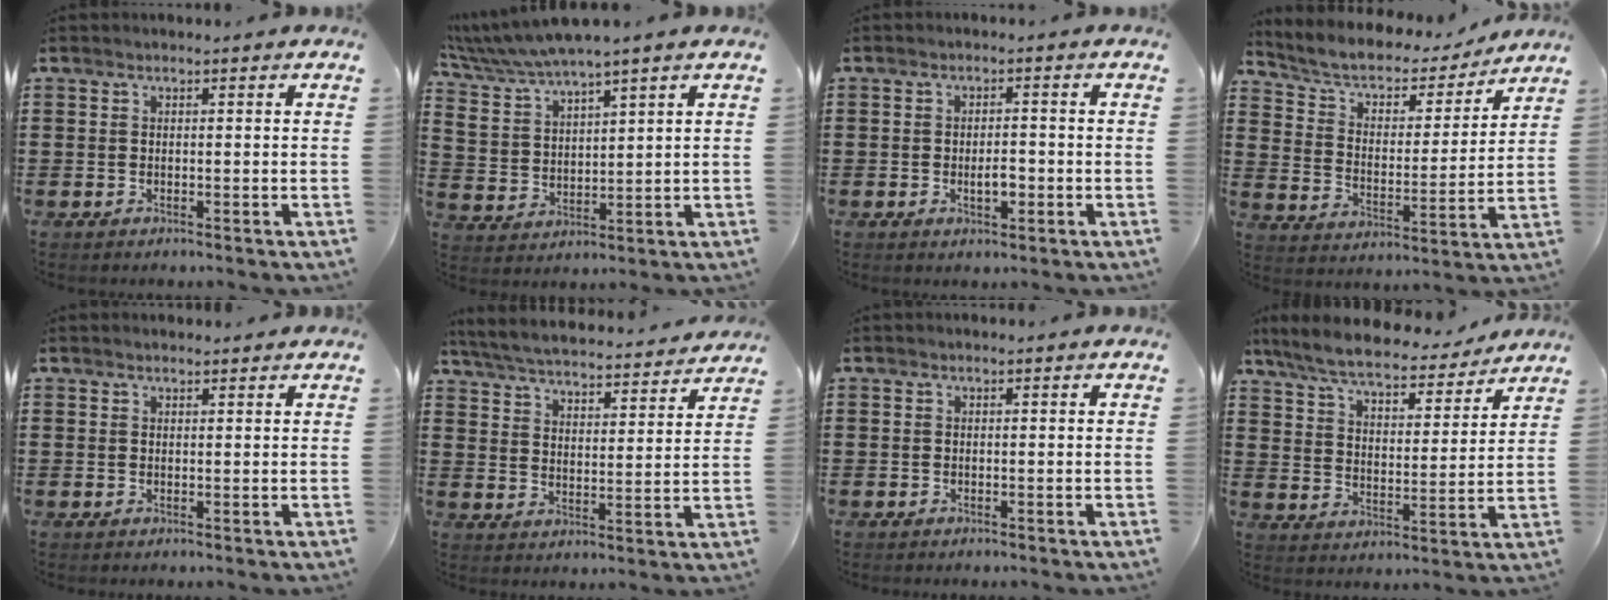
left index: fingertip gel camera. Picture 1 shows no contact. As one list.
[{"total": 5.1, "force": [4.8, 0.6, 1.7], "torque": [-0.055, -0.023, 0.084]}, {"total": 2.9, "force": [-0.6, 1.3, 2.5], "torque": [-0.039, 0.000, -0.014]}, {"total": 5.0, "force": [3.8, 2.4, 2.1], "torque": [-0.063, -0.024, 0.058]}, {"total": 0.9, "force": [0.8, 0.2, 0.1], "torque": [-0.003, 0.000, 0.017]}, {"total": 4.7, "force": [4.6, -0.2, 0.8], "torque": [-0.040, -0.035, 0.076]}, {"total": 0.0}, {"total": 7.4, "force": [6.7, 0.9, 3.0], "torque": [-0.086, -0.035, 0.118]}]